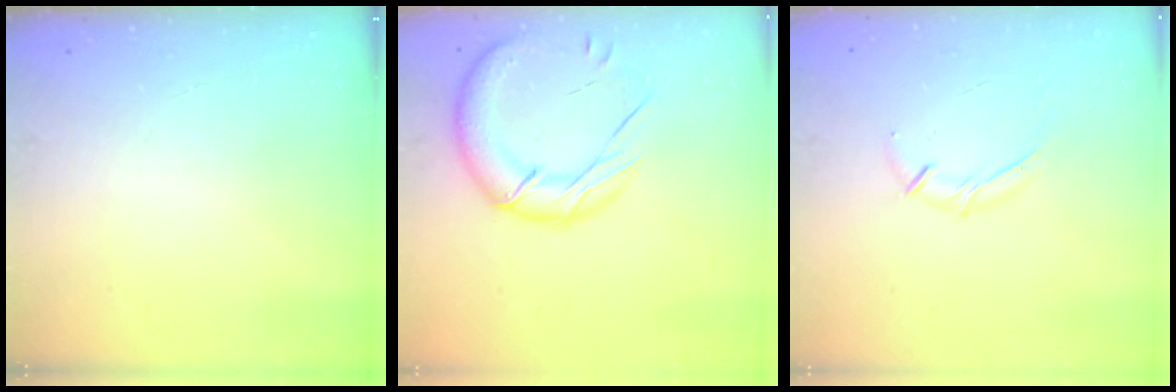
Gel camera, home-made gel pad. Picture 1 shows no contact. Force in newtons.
{"total": 19.1, "press": 18.9, "slide": 2.6}
{"total": 6.7, "press": 6.6, "slide": 1.4}